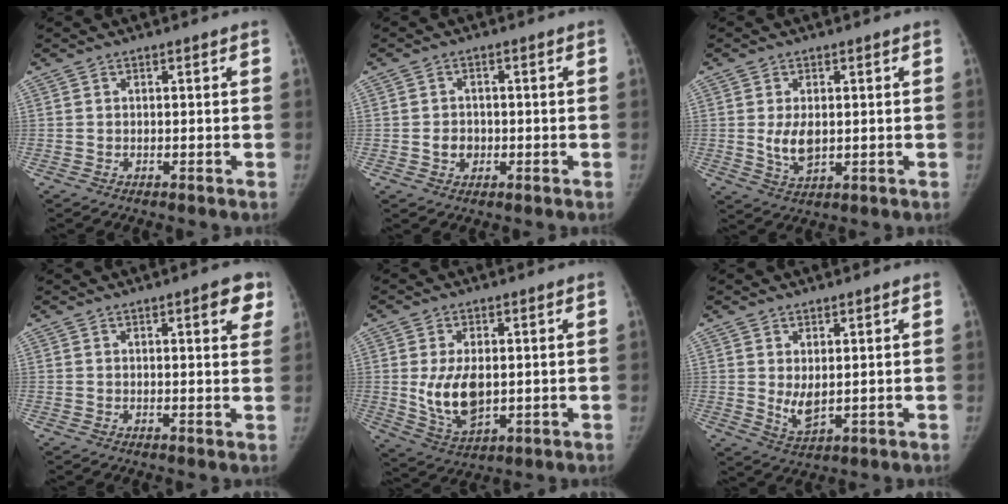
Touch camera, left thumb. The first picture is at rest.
{"total": 1.4, "force": [-0.4, 1.1, 0.7], "torque": [-0.006, 0.005, -0.007]}
{"total": 5.3, "force": [0.2, 3.1, 4.3], "torque": [-0.075, -0.012, 0.012]}
{"total": 5.2, "force": [2.7, 1.6, 4.1], "torque": [-0.029, -0.008, 0.027]}
{"total": 9.7, "force": [0.3, 5.6, 7.9], "torque": [-0.135, -0.013, 0.021]}
{"total": 4.5, "force": [0.7, 2.4, 3.7], "torque": [-0.059, -0.016, 0.025]}